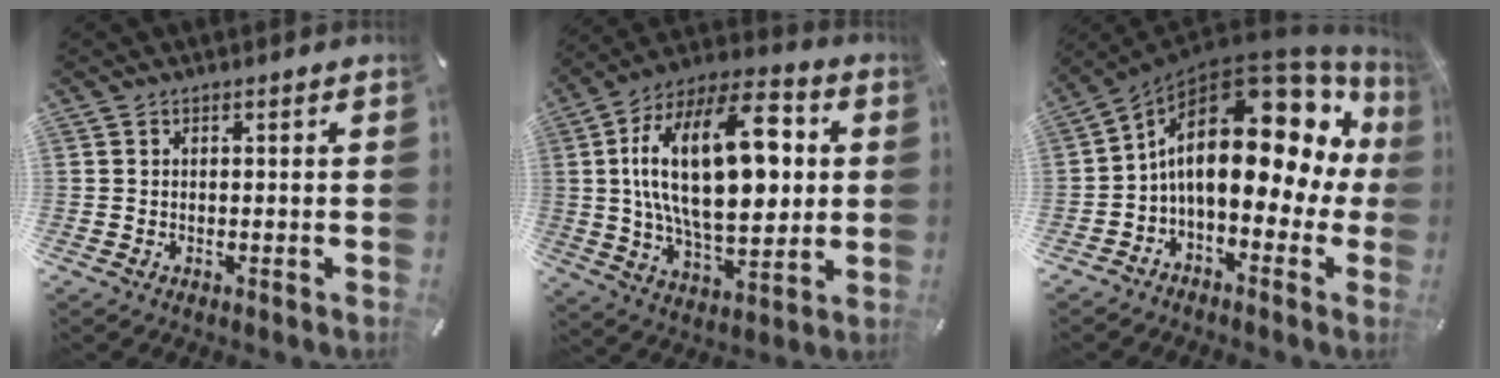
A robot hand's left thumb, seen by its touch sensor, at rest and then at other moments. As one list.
[{"total": 27.7, "force": [4.5, 14.7, 23.0], "torque": [-0.411, 0.000, 0.068]}, {"total": 21.5, "force": [4.4, 11.2, 17.8], "torque": [-0.280, -0.040, 0.072]}]